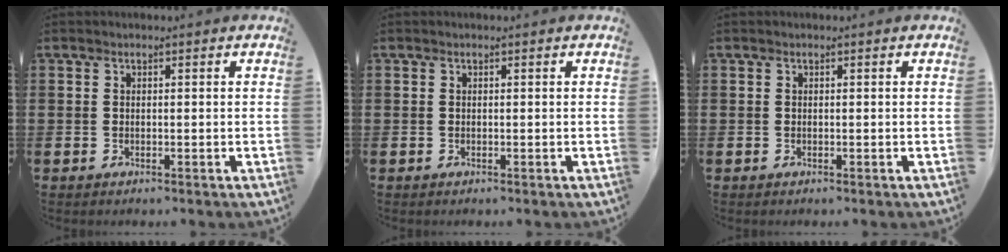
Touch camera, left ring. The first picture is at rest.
{"total": 0.0}
{"total": 0.0}